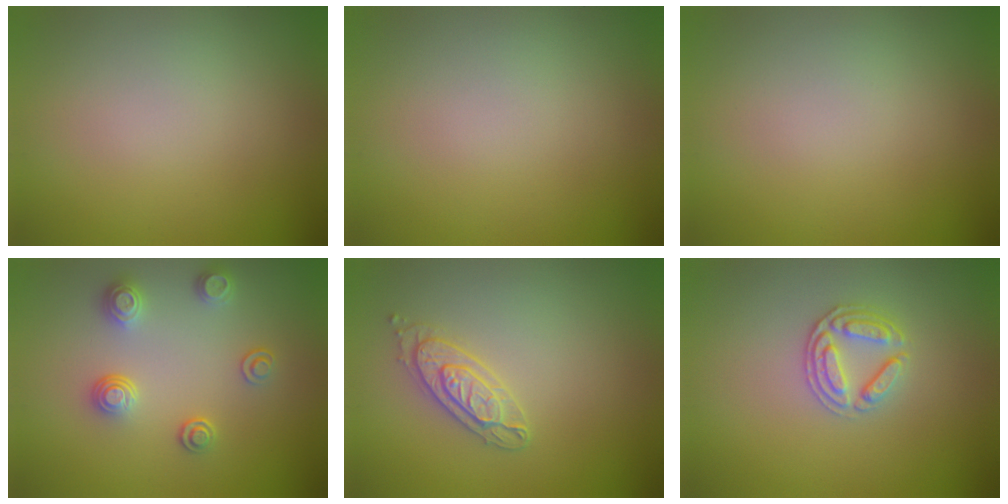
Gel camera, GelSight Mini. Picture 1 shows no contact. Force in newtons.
{"total": 0.0}
{"total": 0.0}
{"total": 2.7, "press": 2.5, "slide": 0.9}
{"total": 2.5, "press": 2.4, "slide": 0.2}
{"total": 2.6, "press": 2.5, "slide": 0.8}